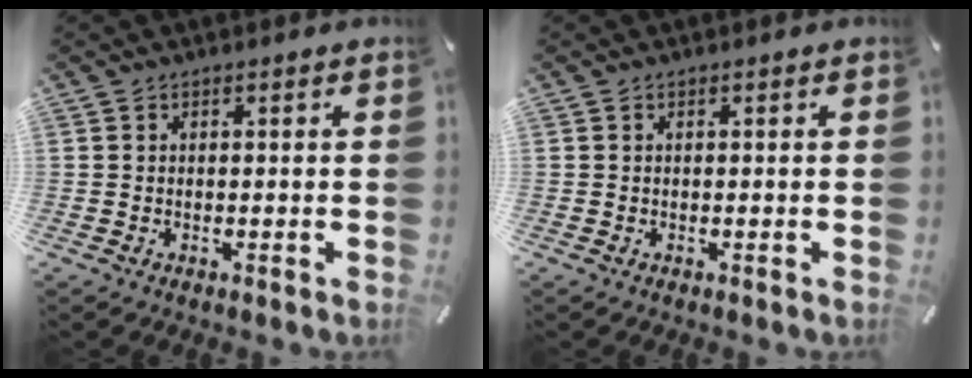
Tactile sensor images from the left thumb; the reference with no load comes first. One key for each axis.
{"total": 0.0}